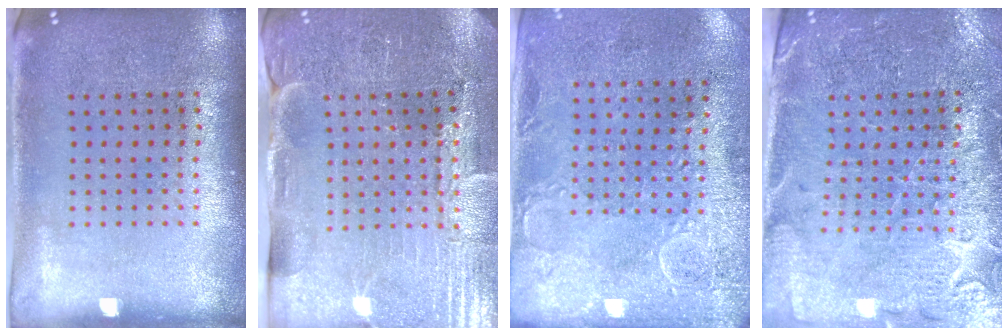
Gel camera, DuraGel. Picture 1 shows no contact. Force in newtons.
{"total": 3.7, "press": 3.6, "slide": 0.4}
{"total": 2.9, "press": 2.3, "slide": 1.8}
{"total": 3.4, "press": 3.3, "slide": 1.1}